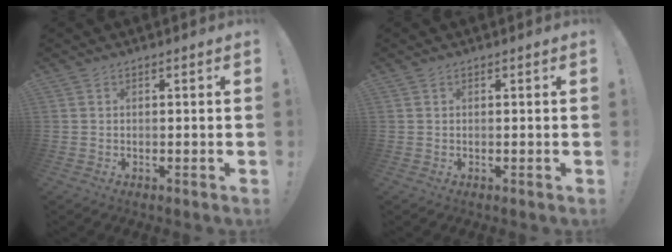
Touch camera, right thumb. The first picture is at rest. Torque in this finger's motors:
{"motor_torque": [0.04, 0.09, 0.09, -0.36, 0.03]}